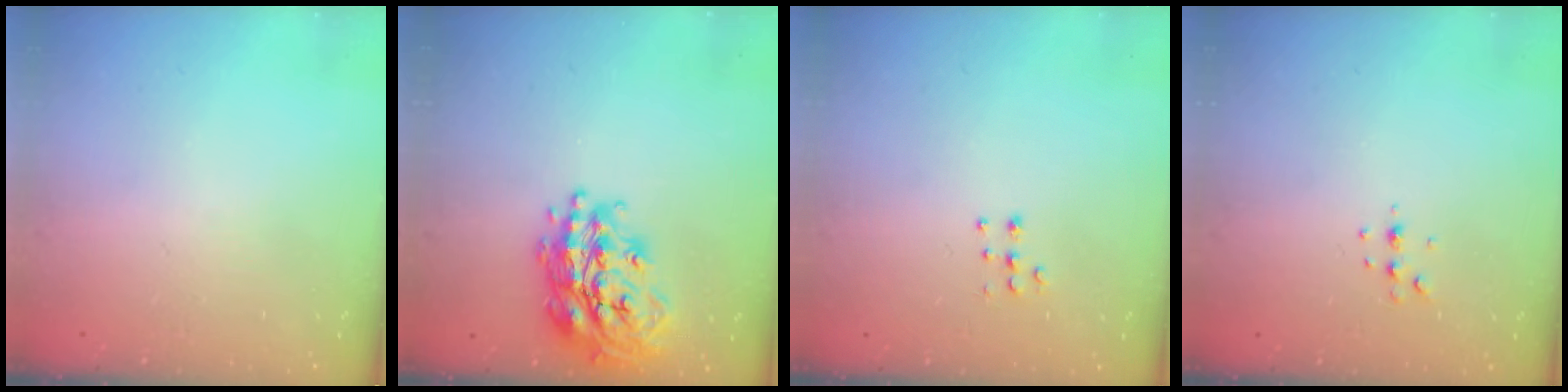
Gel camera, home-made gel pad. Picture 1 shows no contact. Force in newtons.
{"total": 21.0, "press": 20.9, "slide": 1.5}
{"total": 5.2, "press": 5.2, "slide": 0.2}
{"total": 4.4, "press": 4.0, "slide": 1.8}